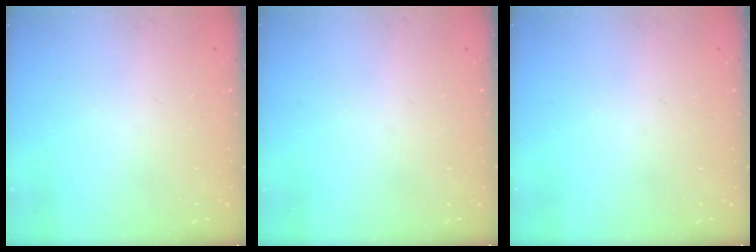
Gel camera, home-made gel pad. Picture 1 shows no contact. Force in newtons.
{"total": 0.0}
{"total": 0.0}